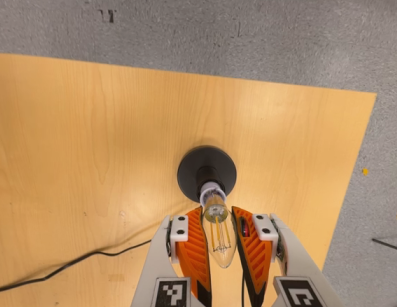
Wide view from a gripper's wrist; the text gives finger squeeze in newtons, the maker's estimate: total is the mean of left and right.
{"total": 20.8, "left": 23.2, "right": 18.4}